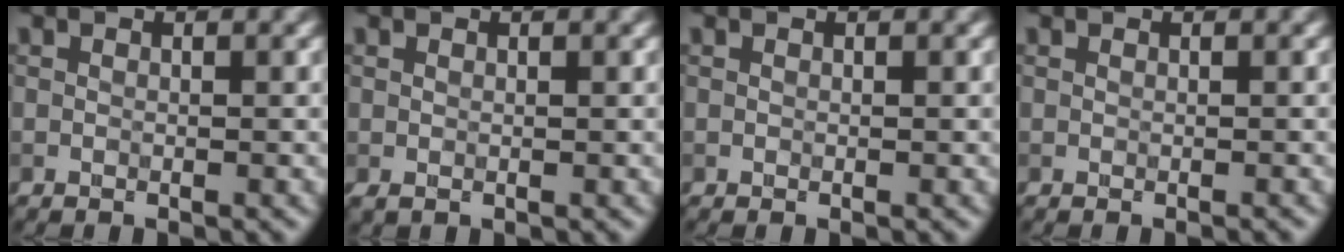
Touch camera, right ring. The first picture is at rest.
{"total": 0.8, "force": [-0.1, 0.6, 0.5], "torque": [-0.009, -0.001, -0.001]}
{"total": 0.0}
{"total": 0.0}